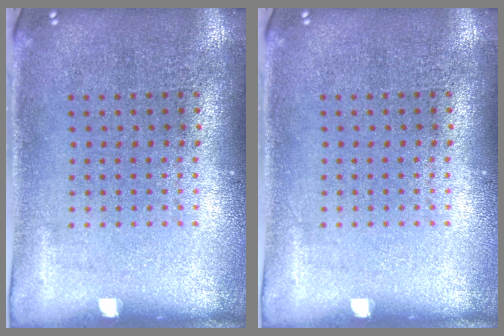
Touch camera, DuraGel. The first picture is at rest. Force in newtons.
{"total": 0.0}